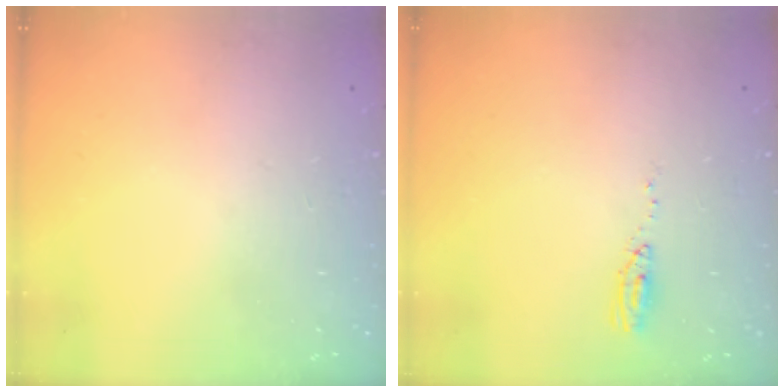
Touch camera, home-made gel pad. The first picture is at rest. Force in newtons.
{"total": 3.9, "press": 3.7, "slide": 1.2}